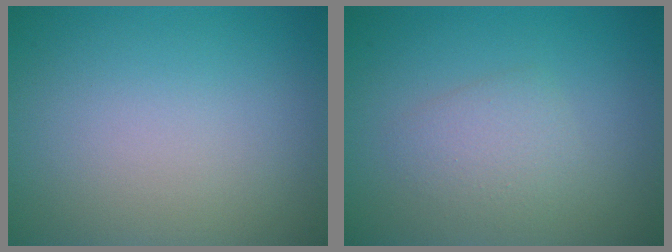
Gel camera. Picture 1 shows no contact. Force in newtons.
{"total": 2.1, "press": 2.1, "slide": 0.2}